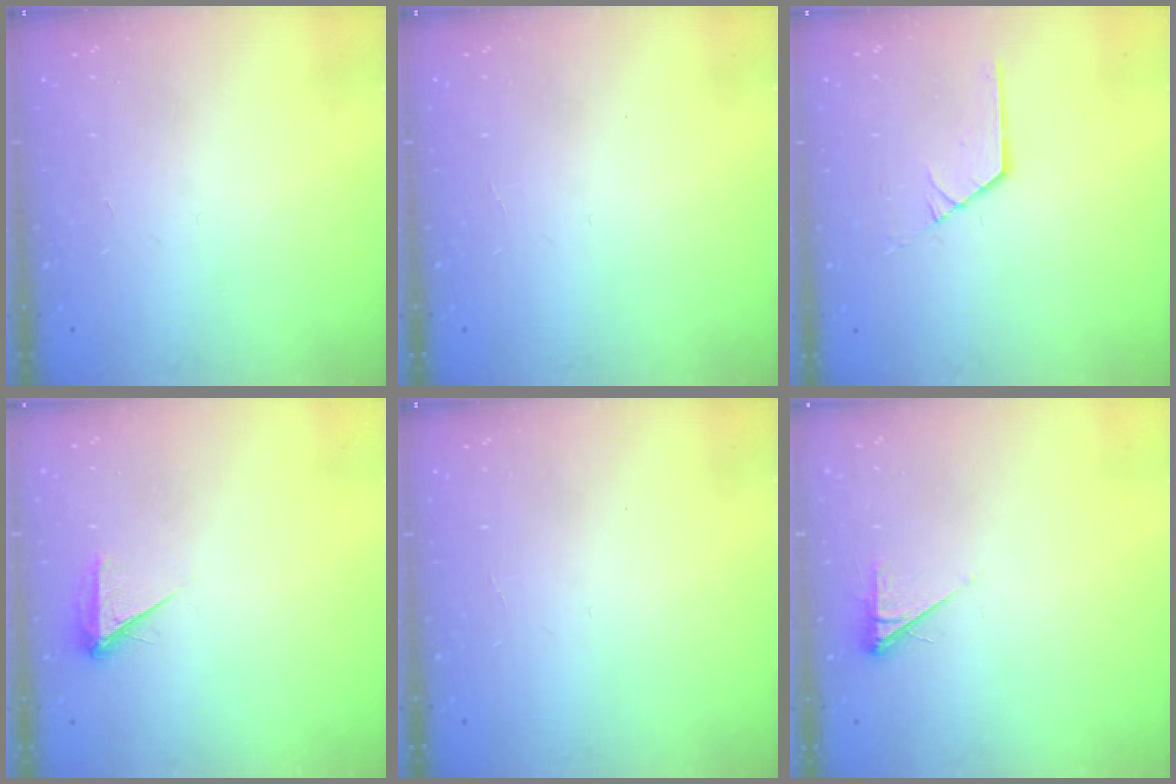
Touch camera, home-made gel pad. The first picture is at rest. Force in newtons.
{"total": 0.0}
{"total": 1.0, "press": 1.0, "slide": 0.1}
{"total": 4.3, "press": 4.3, "slide": 0.6}
{"total": 0.0}
{"total": 3.8, "press": 3.7, "slide": 0.6}